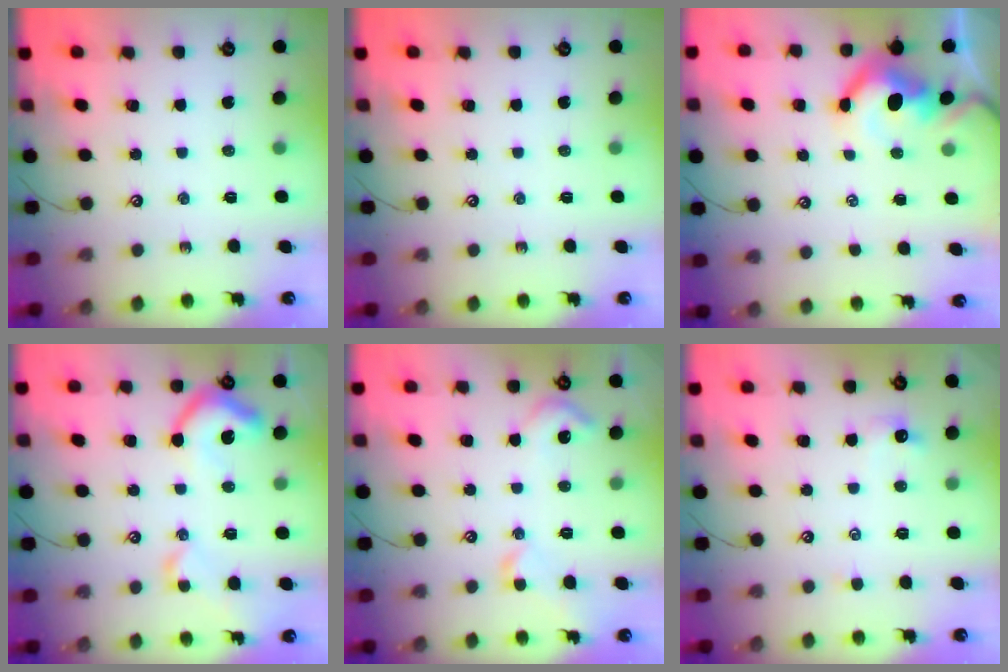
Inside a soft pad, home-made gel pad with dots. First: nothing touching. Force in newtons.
{"total": 0.0}
{"total": 5.6, "press": 5.5, "slide": 1.2}
{"total": 10.1, "press": 10.0, "slide": 1.4}
{"total": 4.9, "press": 4.9, "slide": 0.8}
{"total": 0.6, "press": 0.2, "slide": 0.6}